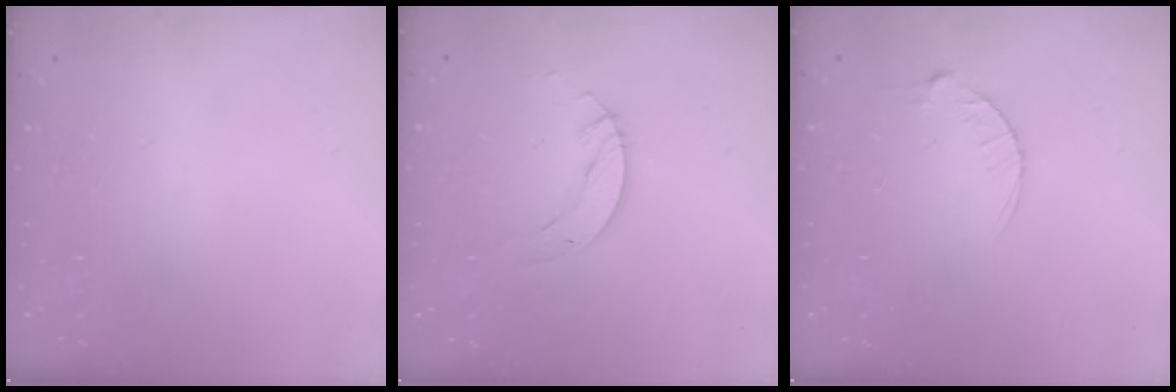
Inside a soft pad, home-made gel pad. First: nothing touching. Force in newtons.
{"total": 4.0, "press": 4.0, "slide": 0.3}
{"total": 3.0, "press": 3.0, "slide": 0.4}